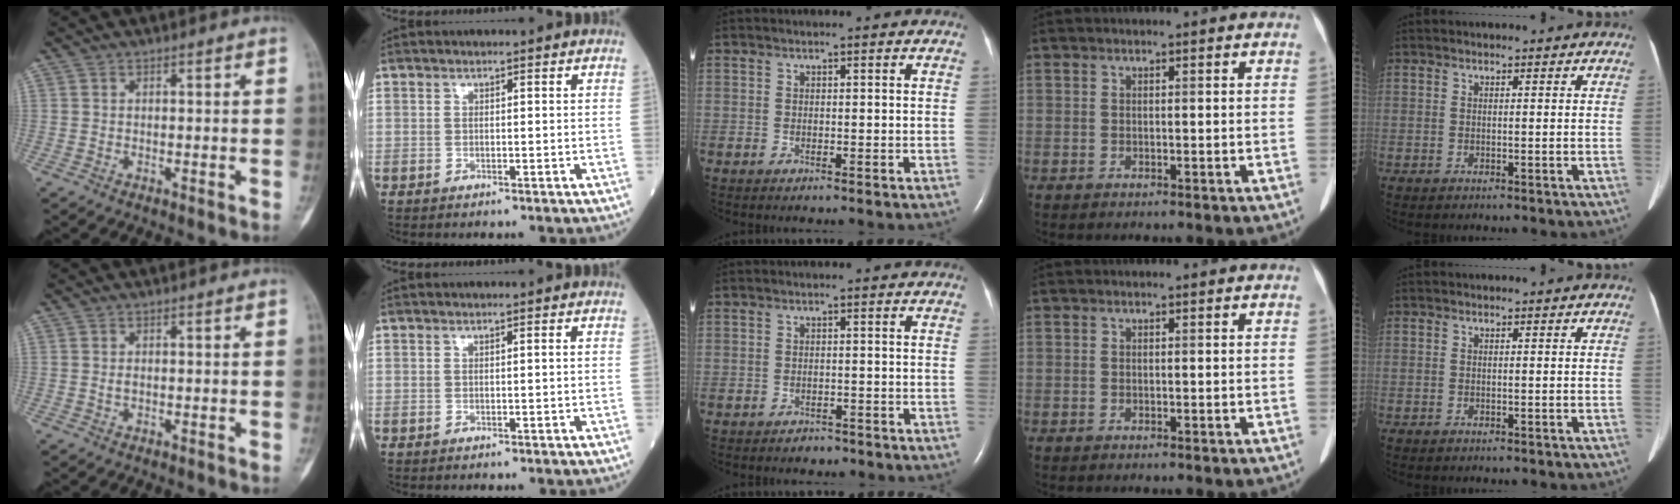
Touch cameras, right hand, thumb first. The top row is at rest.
{"thumb": {"total": 0.9, "force": [0.0, 0.6, 0.7], "torque": [-0.014, 0.000, -0.001]}, "middle": {"total": 1.4, "force": [-1.2, 0.8, 0.1], "torque": [-0.009, 0.001, -0.016]}}